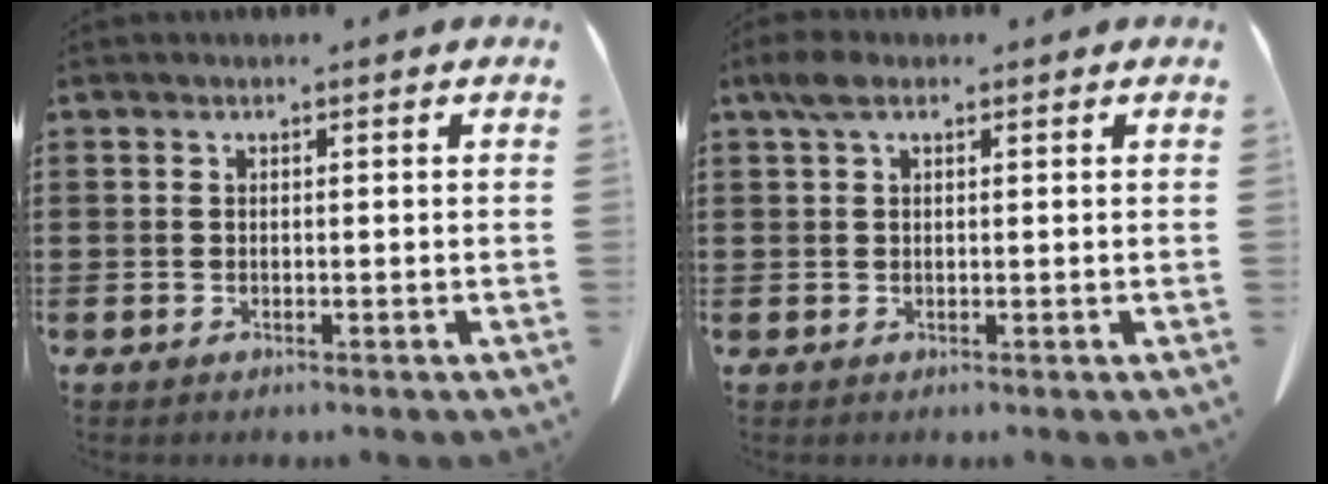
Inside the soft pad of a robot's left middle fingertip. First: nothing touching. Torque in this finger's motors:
{"motor_torque": [1.03, 1.00, 0.30, 0.07]}